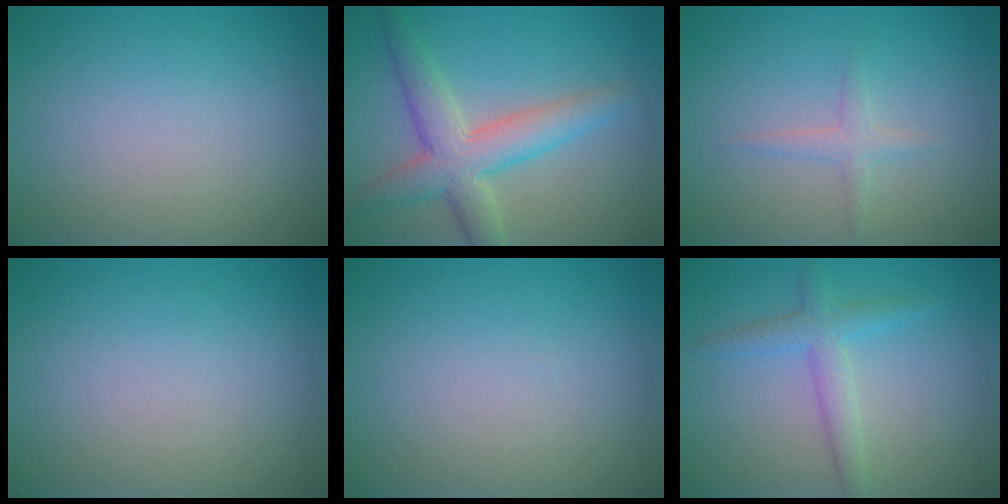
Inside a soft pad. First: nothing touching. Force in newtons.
{"total": 5.6, "press": 5.6, "slide": 0.2}
{"total": 1.4, "press": 1.4, "slide": 0.0}
{"total": 0.0}
{"total": 0.0}
{"total": 2.7, "press": 2.7, "slide": 0.2}